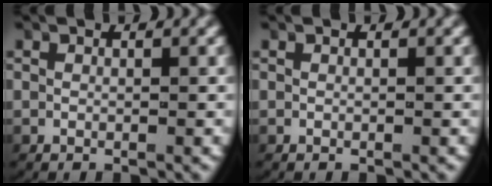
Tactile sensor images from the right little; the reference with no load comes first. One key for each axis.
{"total": 0.0}